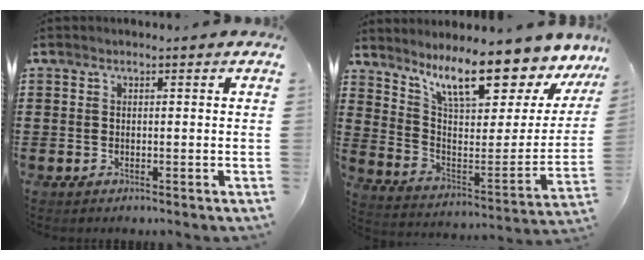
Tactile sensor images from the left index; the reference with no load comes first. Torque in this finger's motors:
{"motor_torque": [2.14, 0.00, 1.05, 0.21]}